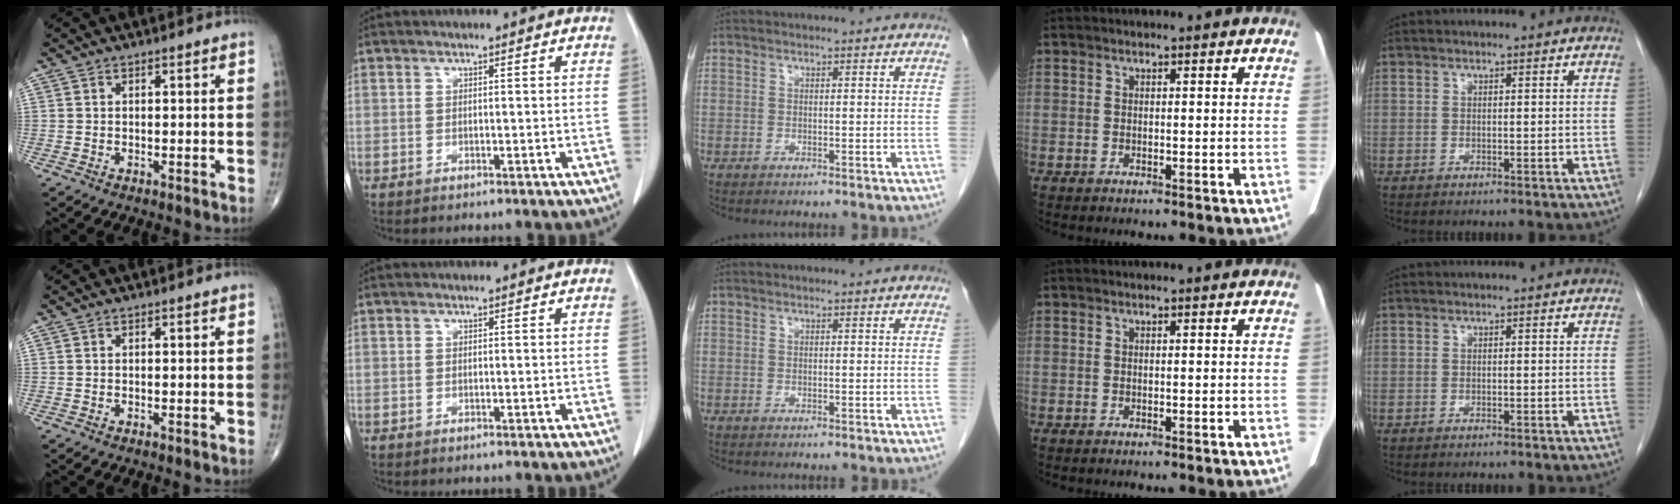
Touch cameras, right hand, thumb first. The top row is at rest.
{}